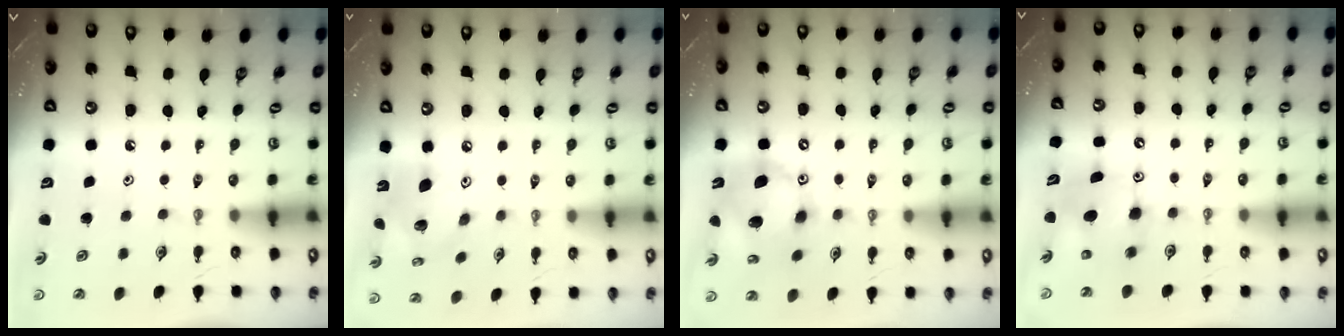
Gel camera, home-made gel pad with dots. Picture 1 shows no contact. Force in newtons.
{"total": 13.2, "press": 12.9, "slide": 3.0}
{"total": 14.0, "press": 13.8, "slide": 2.5}
{"total": 8.0, "press": 7.7, "slide": 2.1}